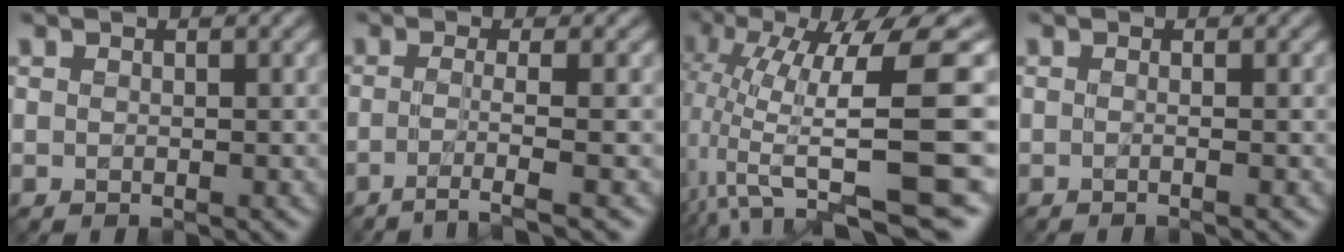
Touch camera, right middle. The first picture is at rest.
{"total": 3.5, "force": [-1.4, 0.6, 3.1], "torque": [-0.044, -0.004, -0.040]}
{"total": 12.1, "force": [1.3, 3.2, 11.6], "torque": [-0.201, 0.003, 0.043]}
{"total": 2.0, "force": [0.0, 0.9, 1.7], "torque": [-0.003, -0.010, -0.028]}